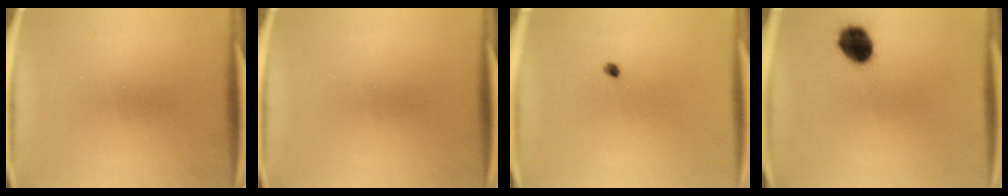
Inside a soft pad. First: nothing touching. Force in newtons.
{"total": 0.0}
{"total": 0.9}
{"total": 8.8}